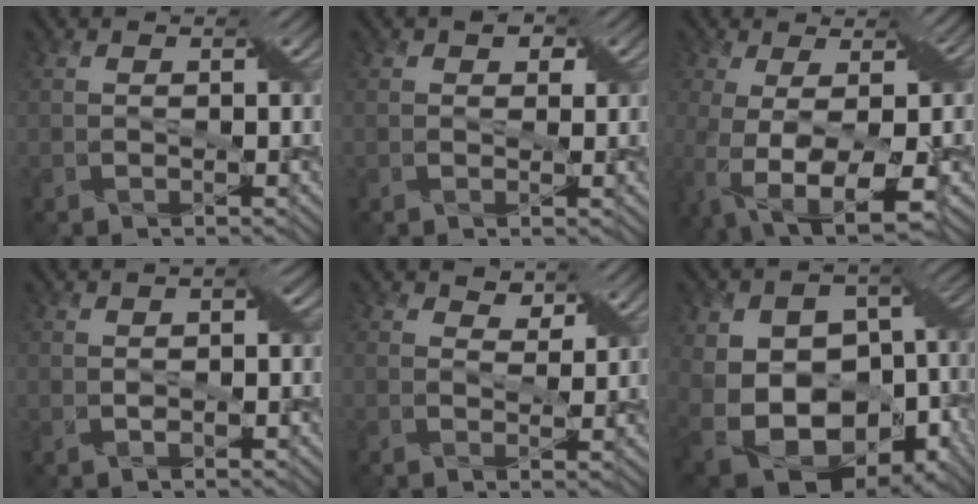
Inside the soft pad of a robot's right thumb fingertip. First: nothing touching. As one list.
[{"total": 2.3, "force": [1.1, 1.6, 1.3], "torque": [-0.018, 0.000, 0.013]}, {"total": 11.4, "force": [-3.3, 4.3, 10.1], "torque": [-0.197, -0.026, -0.048]}, {"total": 2.7, "force": [0.2, 1.4, 2.3], "torque": [-0.042, 0.004, 0.005]}, {"total": 2.3, "force": [1.8, 1.1, 1.0], "torque": [-0.022, -0.002, 0.029]}, {"total": 18.4, "force": [-3.1, 13.1, 12.6], "torque": [-0.216, -0.024, -0.008]}]